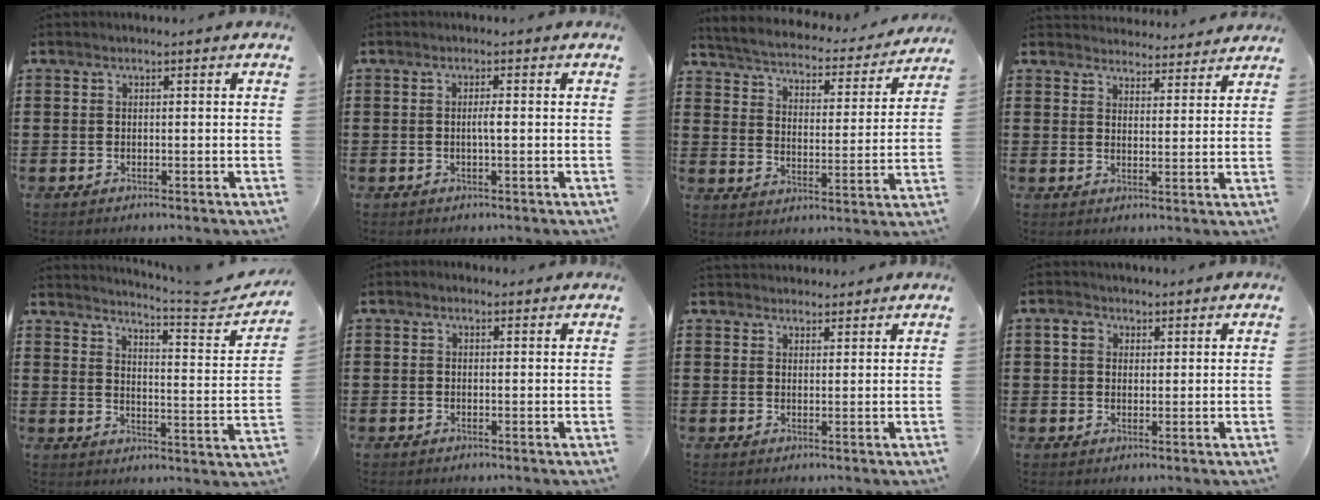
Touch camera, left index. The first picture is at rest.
{"total": 1.5, "force": [0.0, -0.1, 1.5], "torque": [-0.029, -0.005, 0.001]}
{"total": 3.4, "force": [3.3, 0.0, 0.7], "torque": [-0.035, -0.033, 0.049]}
{"total": 3.9, "force": [3.8, 0.3, -0.2], "torque": [-0.003, -0.025, 0.069]}
{"total": 4.4, "force": [3.9, -0.8, 1.9], "torque": [-0.043, -0.044, 0.056]}
{"total": 0.7, "force": [0.5, 0.4, 0.4], "torque": [-0.010, 0.004, 0.009]}
{"total": 2.5, "force": [2.4, 0.7, -0.4], "torque": [0.000, -0.005, 0.047]}
{"total": 2.8, "force": [1.4, 2.1, 1.2], "torque": [-0.024, 0.005, 0.024]}